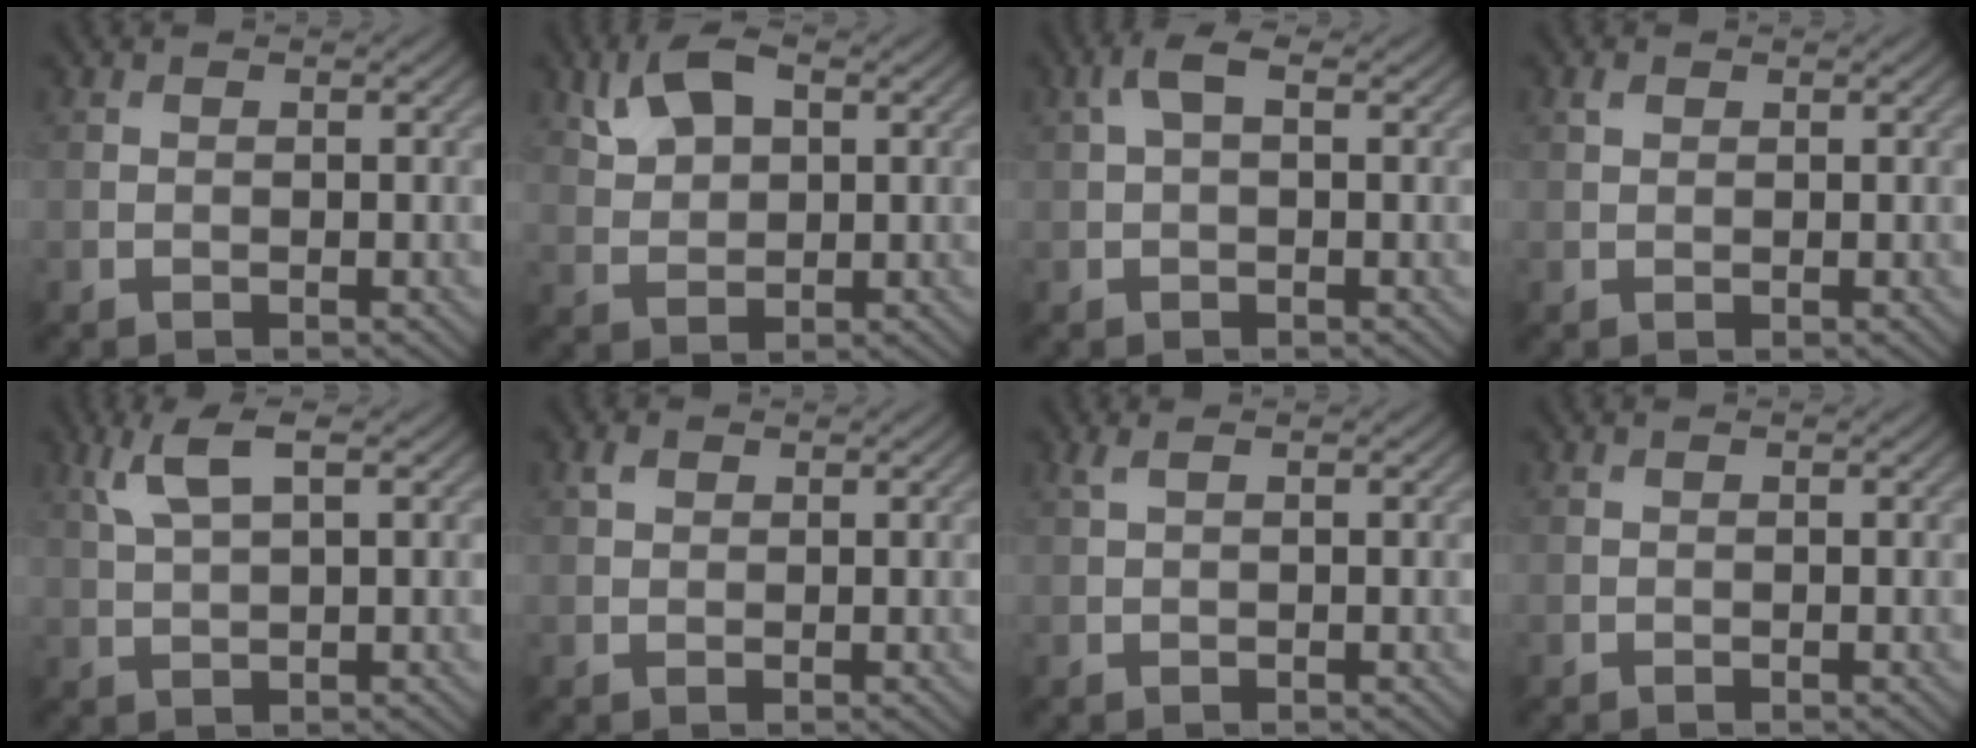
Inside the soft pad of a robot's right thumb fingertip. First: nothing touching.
{"total": 5.9, "force": [2.8, 3.3, 4.1], "torque": [-0.090, 0.006, 0.052]}
{"total": 2.7, "force": [0.8, 1.1, 2.3], "torque": [-0.052, 0.009, 0.011]}
{"total": 0.8, "force": [0.5, 0.5, 0.4], "torque": [-0.010, 0.001, 0.010]}
{"total": 4.3, "force": [2.1, 1.1, 3.6], "torque": [-0.090, 0.009, 0.046]}
{"total": 1.3, "force": [0.7, 0.8, 0.7], "torque": [-0.015, 0.004, 0.013]}
{"total": 1.1, "force": [0.6, 0.2, 0.9], "torque": [-0.025, 0.007, 0.013]}
{"total": 0.0}